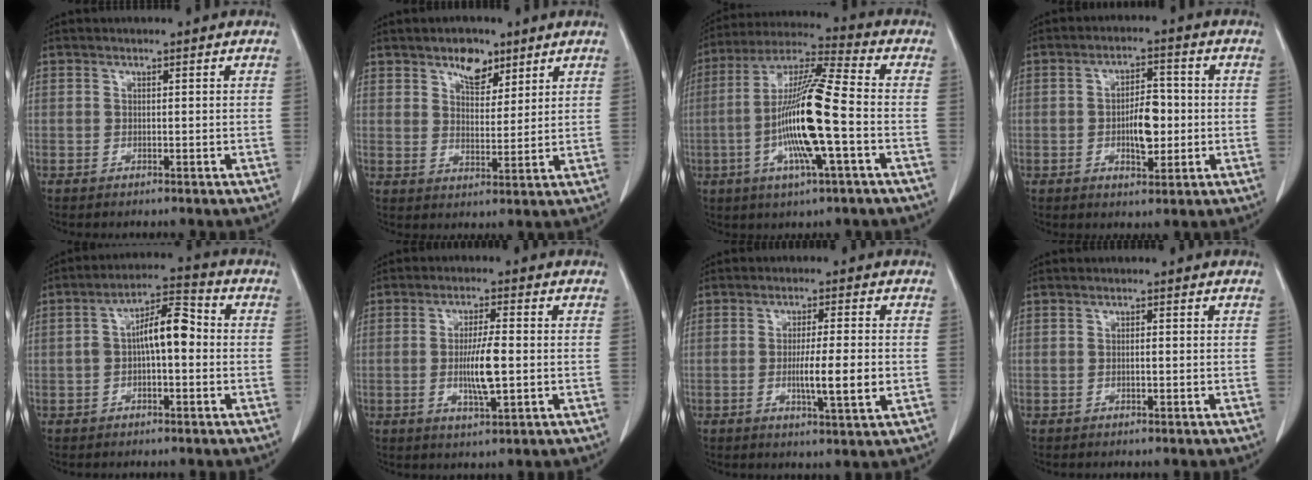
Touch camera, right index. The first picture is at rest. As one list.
[{"total": 5.7, "force": [3.8, 3.0, 2.9], "torque": [-0.043, 0.003, 0.067]}, {"total": 15.8, "force": [-3.1, 0.6, 15.5], "torque": [-0.302, -0.002, -0.065]}, {"total": 6.4, "force": [-0.7, 2.7, 5.8], "torque": [-0.099, 0.007, -0.008]}, {"total": 7.6, "force": [-0.2, 2.6, 7.2], "torque": [-0.126, 0.034, -0.006]}, {"total": 6.6, "force": [-0.8, 0.9, 6.5], "torque": [-0.122, -0.007, -0.012]}, {"total": 7.1, "force": [-1.1, 0.2, 7.0], "torque": [-0.116, -0.012, -0.019]}, {"total": 0.7, "force": [-0.1, 0.2, 0.7], "torque": [-0.013, 0.002, 0.000]}]